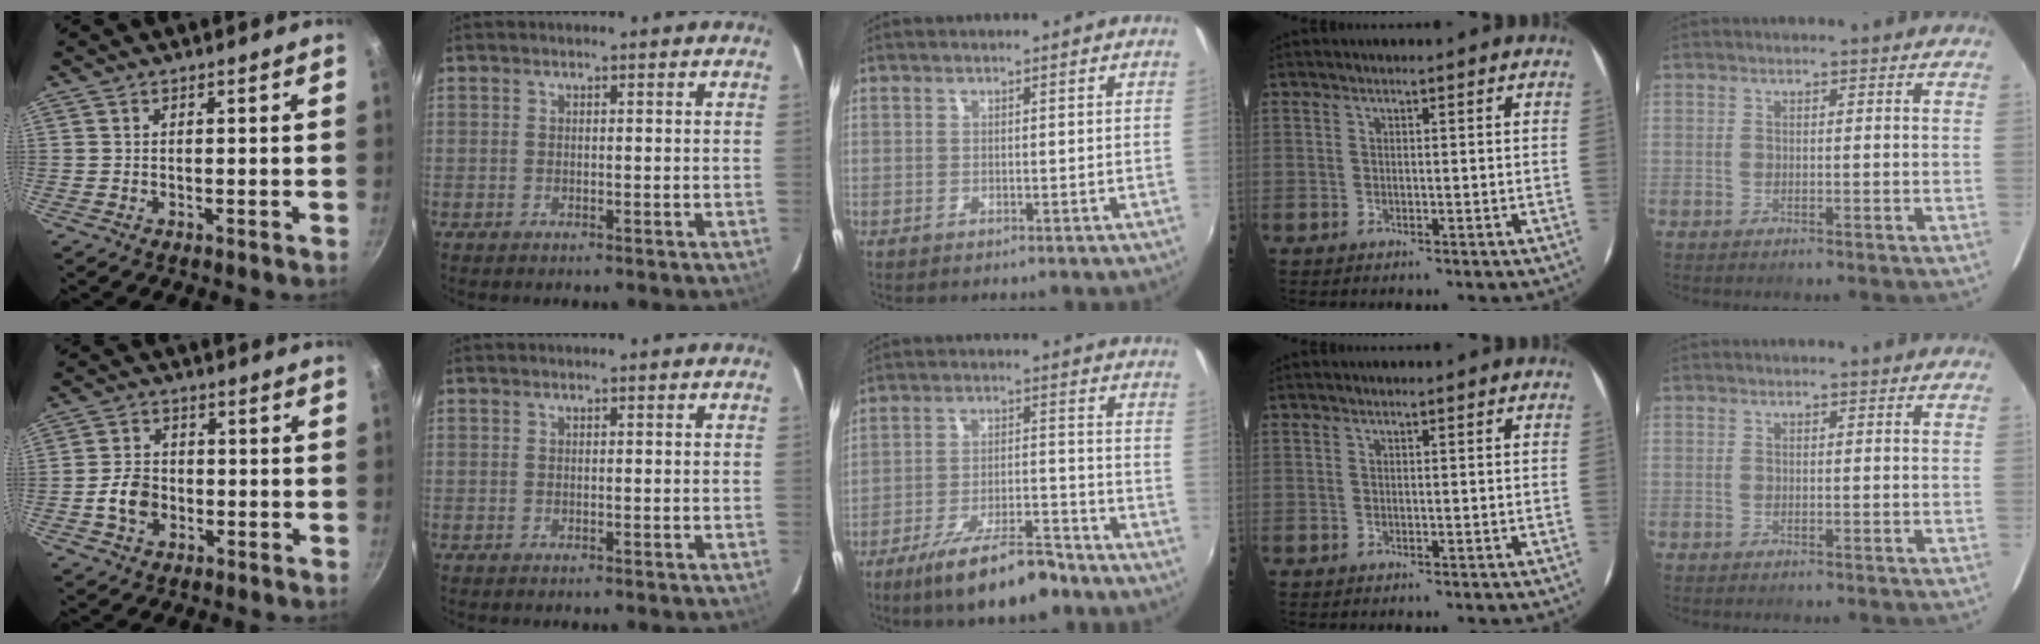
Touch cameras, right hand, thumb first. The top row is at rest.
{"thumb": {"total": 6.5, "force": [-1.8, 4.9, 3.8], "torque": [-0.055, 0.022, -0.039]}, "middle": {"total": 13.0, "force": [-9.9, 3.3, 7.9], "torque": [-0.154, -0.011, -0.159]}}